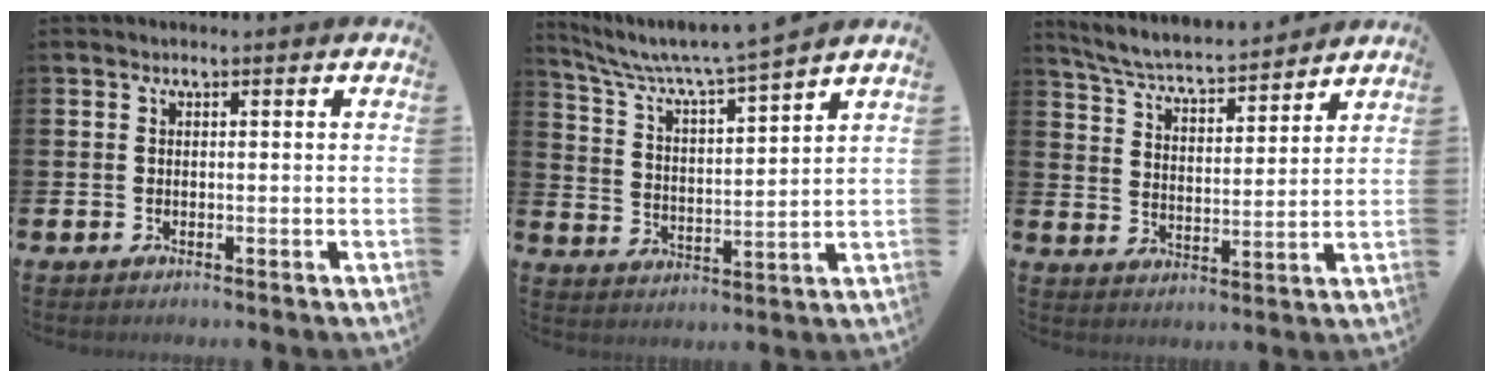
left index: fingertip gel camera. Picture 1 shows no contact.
{"total": 6.4, "force": [6.0, -0.2, 2.2], "torque": [-0.071, -0.048, 0.099]}
{"total": 5.8, "force": [5.6, 0.5, 1.5], "torque": [-0.056, -0.043, 0.094]}